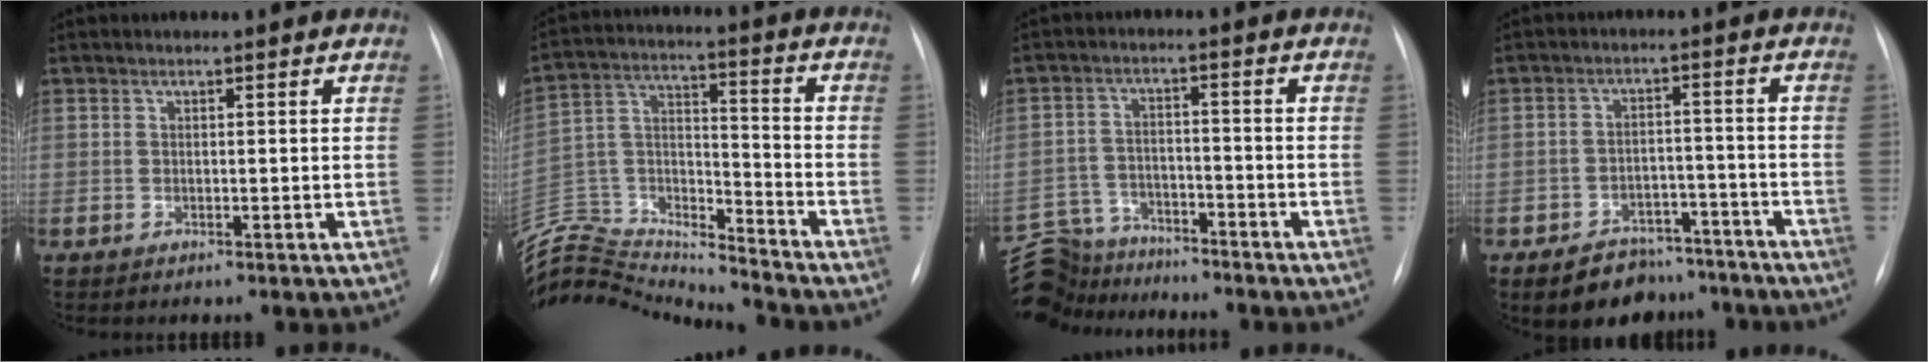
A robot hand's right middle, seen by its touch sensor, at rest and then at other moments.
{"total": 21.5, "force": [-21.0, 1.7, 4.1], "torque": [-0.100, 0.027, -0.358]}
{"total": 10.6, "force": [-10.1, 3.2, 0.7], "torque": [-0.023, 0.025, -0.169]}
{"total": 9.4, "force": [-7.5, 5.2, 2.2], "torque": [-0.015, 0.021, -0.109]}